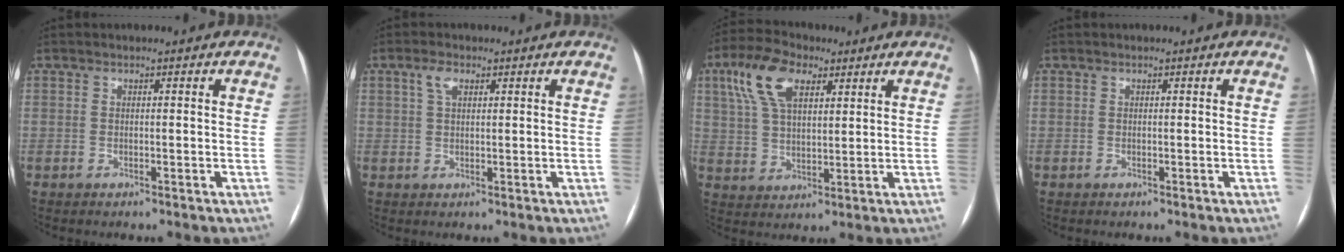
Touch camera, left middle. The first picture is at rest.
{"total": 2.6, "force": [1.3, 1.2, 1.9], "torque": [-0.043, 0.010, 0.028]}
{"total": 10.3, "force": [5.0, 4.9, 7.6], "torque": [-0.166, 0.028, 0.096]}
{"total": 0.0}